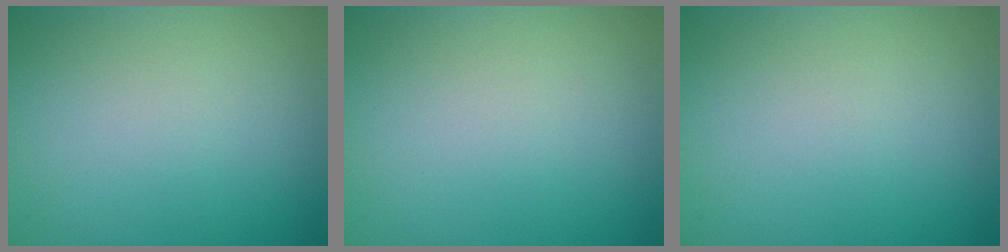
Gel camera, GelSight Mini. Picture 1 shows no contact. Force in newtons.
{"total": 0.0}
{"total": 0.0}